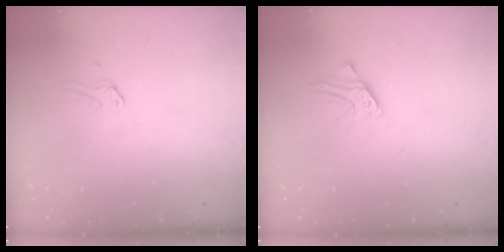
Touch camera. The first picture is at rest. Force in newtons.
{"total": 2.0, "press": 2.0, "slide": 0.2}